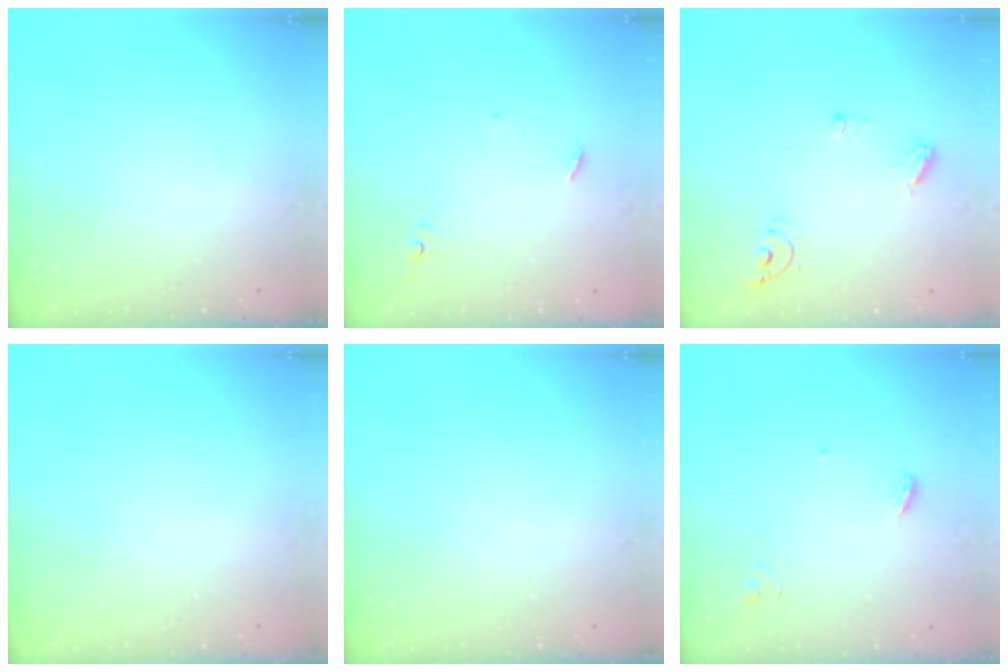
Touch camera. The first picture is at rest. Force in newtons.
{"total": 2.9, "press": 2.9, "slide": 0.2}
{"total": 7.4, "press": 7.3, "slide": 0.9}
{"total": 0.0}
{"total": 0.0}
{"total": 3.8, "press": 3.7, "slide": 0.4}